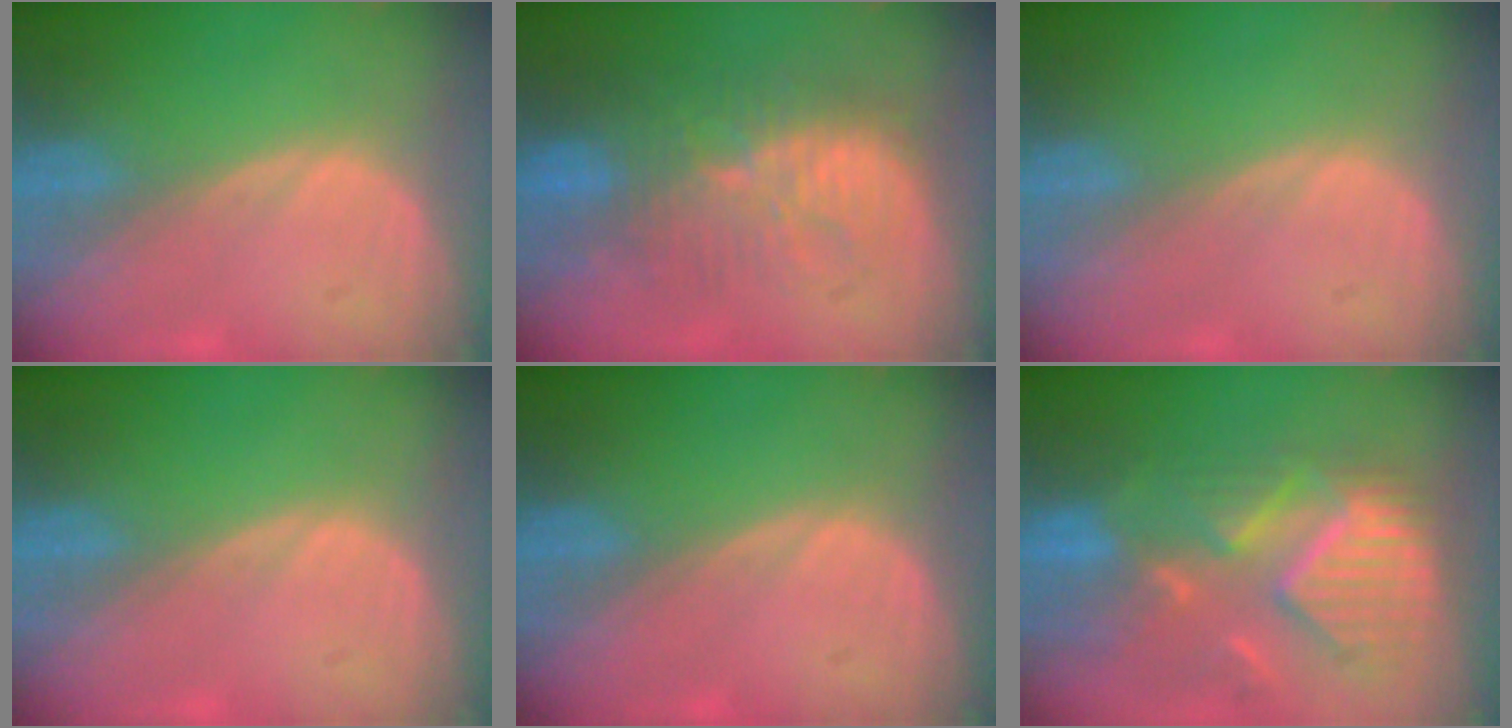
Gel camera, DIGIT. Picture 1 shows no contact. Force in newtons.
{"total": 10.4, "press": 9.6, "slide": 3.8}
{"total": 0.0}
{"total": 0.0}
{"total": 0.0}
{"total": 11.8, "press": 10.3, "slide": 5.8}